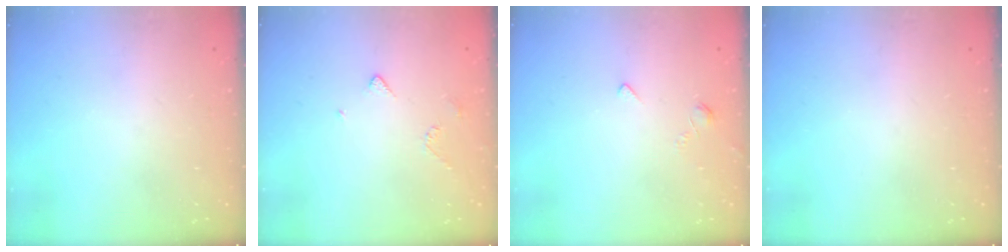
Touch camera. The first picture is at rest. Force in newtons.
{"total": 3.2, "press": 3.1, "slide": 0.7}
{"total": 1.6, "press": 1.5, "slide": 0.5}
{"total": 0.0}